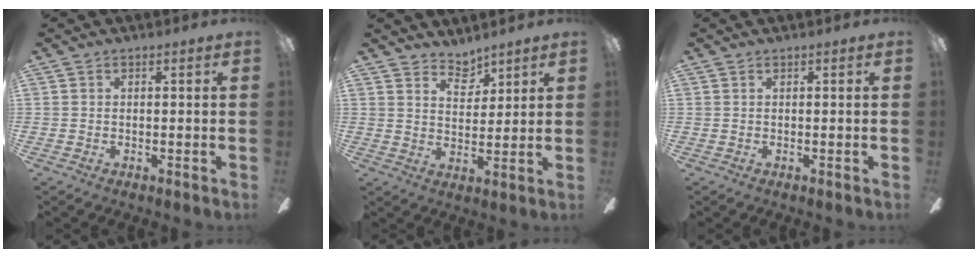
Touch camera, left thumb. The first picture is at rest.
{"total": 5.5, "force": [4.7, 2.5, 1.4], "torque": [-0.017, -0.028, 0.084]}
{"total": 0.0}